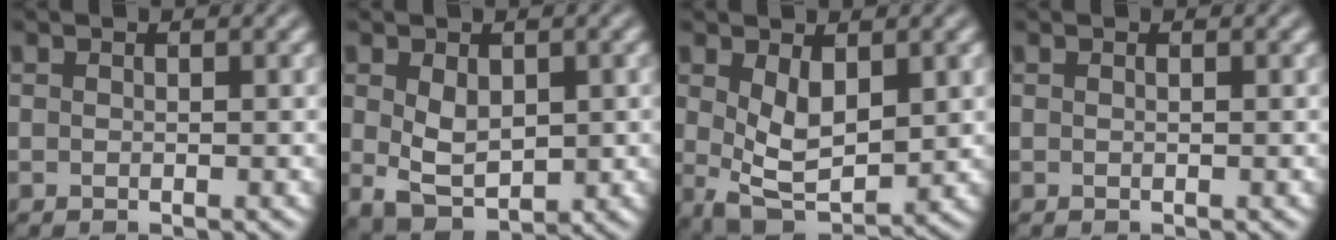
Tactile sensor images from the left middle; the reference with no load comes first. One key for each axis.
{"total": 4.1, "fx": 0.3, "fy": 2.6, "fz": 3.2, "tx": -0.061, "ty": -0.006, "tz": 0.014}
{"total": 5.2, "fx": 0.8, "fy": 2.7, "fz": 4.4, "tx": -0.089, "ty": -0.010, "tz": 0.020}
{"total": 0.0}